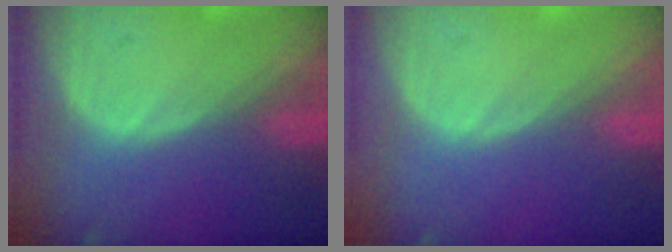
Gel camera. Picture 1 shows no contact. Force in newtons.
{"total": 0.0}